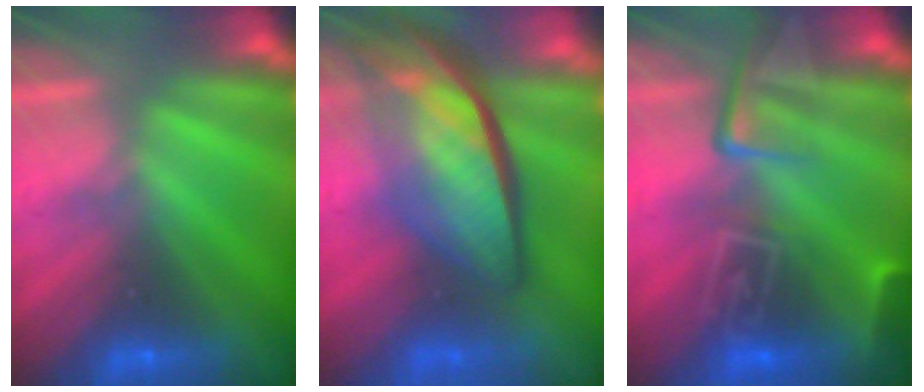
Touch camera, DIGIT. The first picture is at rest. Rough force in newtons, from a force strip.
{"total": 7.5}
{"total": 8.8}